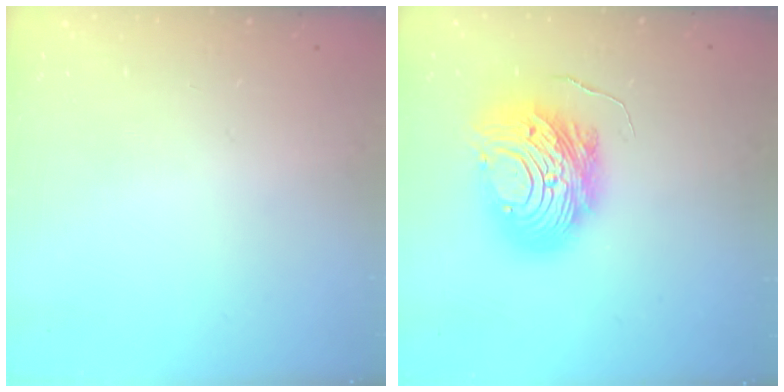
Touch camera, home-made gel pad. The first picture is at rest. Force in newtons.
{"total": 14.9, "press": 14.8, "slide": 1.4}